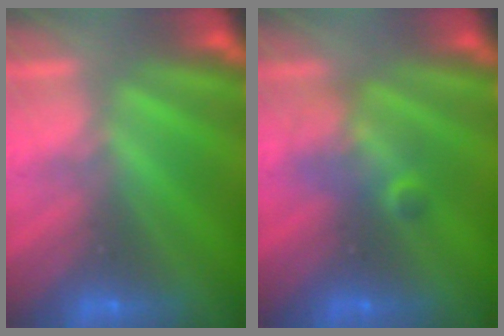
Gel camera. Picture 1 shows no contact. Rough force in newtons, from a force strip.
{"total": 2.4}